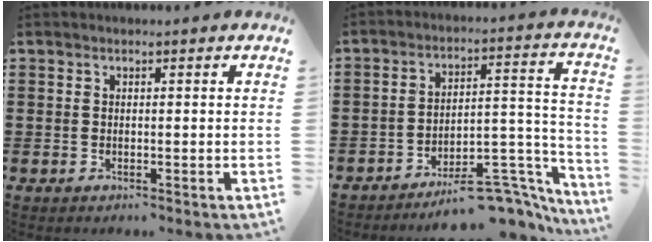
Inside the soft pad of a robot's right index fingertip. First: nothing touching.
{"total": 9.0, "force": [-7.6, 2.5, 4.3], "torque": [-0.039, 0.022, -0.142]}